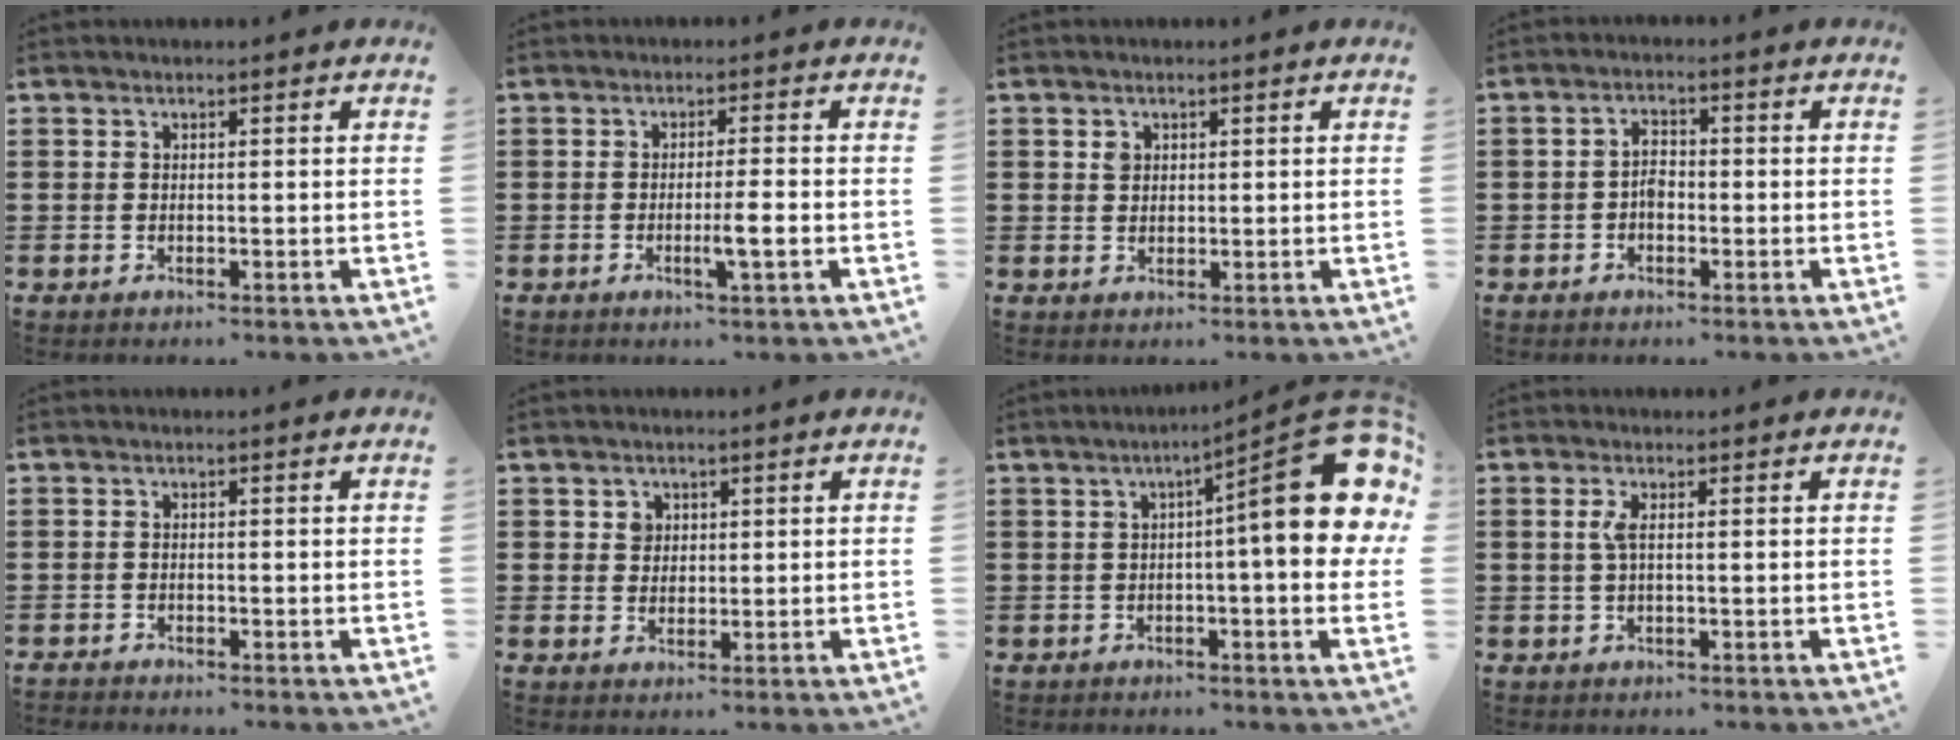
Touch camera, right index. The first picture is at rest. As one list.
[{"total": 3.8, "force": [-1.3, 0.0, 3.6], "torque": [-0.059, -0.008, -0.024]}, {"total": 1.4, "force": [0.6, 1.1, 0.6], "torque": [-0.014, 0.006, 0.011]}, {"total": 2.5, "force": [-0.7, 1.5, 1.8], "torque": [-0.045, 0.002, -0.017]}, {"total": 1.0, "force": [-1.0, 0.1, -0.3], "torque": [0.002, 0.002, -0.021]}, {"total": 2.1, "force": [0.8, 1.8, 0.6], "torque": [-0.010, 0.006, 0.012]}, {"total": 16.3, "force": [3.8, 3.3, 15.6], "torque": [-0.212, -0.032, 0.055]}, {"total": 2.2, "force": [0.1, 0.4, 2.2], "torque": [-0.051, -0.003, -0.002]}]